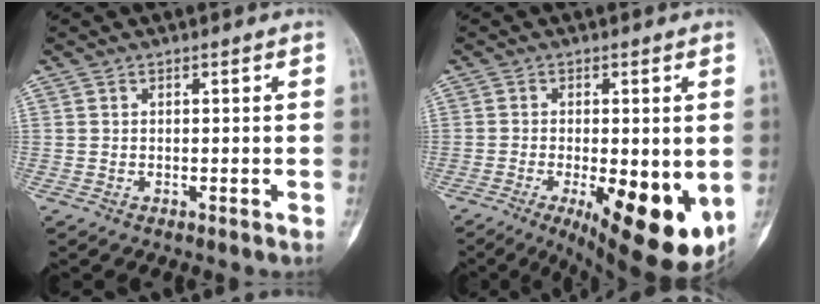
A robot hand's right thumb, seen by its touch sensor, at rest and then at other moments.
{"total": 16.3, "force": [-4.8, 5.8, 14.5], "torque": [-0.164, -0.020, -0.051]}